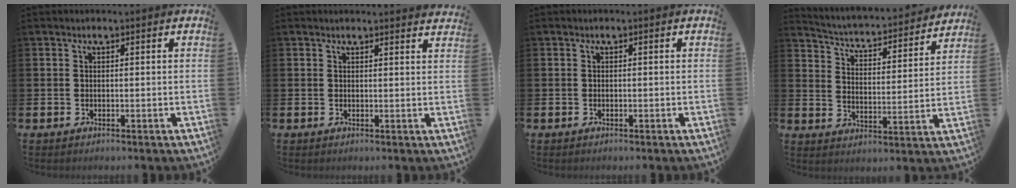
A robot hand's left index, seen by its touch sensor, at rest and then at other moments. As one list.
[{"total": 1.5, "force": [1.5, 0.0, -0.1], "torque": [0.009, -0.012, 0.026]}, {"total": 0.0}, {"total": 4.0, "force": [3.8, 0.8, 1.0], "torque": [-0.046, -0.038, 0.055]}]